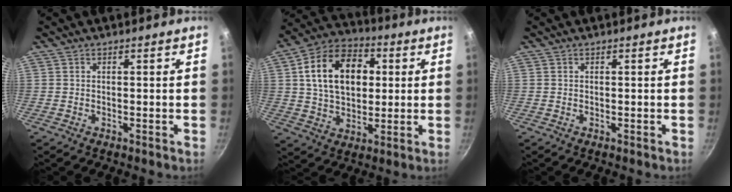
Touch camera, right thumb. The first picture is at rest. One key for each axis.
{"total": 17.0, "fx": 3.2, "fy": 11.8, "fz": 11.8, "tx": -0.166, "ty": 0.016, "tz": 0.043}
{"total": 0.0}